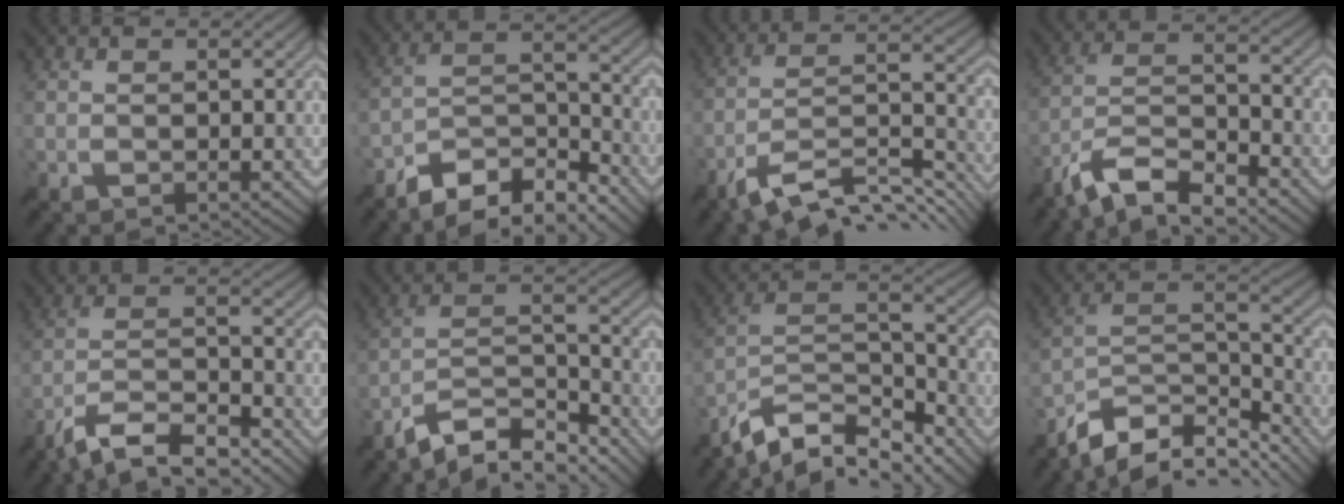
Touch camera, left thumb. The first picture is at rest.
{"total": 10.0, "force": [-8.4, 3.2, 4.4], "torque": [-0.070, 0.011, -0.160]}
{"total": 12.9, "force": [-9.3, 3.4, 8.3], "torque": [-0.161, -0.005, -0.168]}
{"total": 9.7, "force": [-7.8, 2.4, 5.3], "torque": [-0.099, 0.005, -0.158]}
{"total": 10.7, "force": [-8.7, 2.5, 5.7], "torque": [-0.108, 0.002, -0.165]}
{"total": 10.2, "force": [-8.5, 2.6, 5.1], "torque": [-0.092, 0.007, -0.162]}
{"total": 12.7, "force": [-9.9, 4.5, 6.5], "torque": [-0.142, -0.003, -0.177]}
{"total": 11.9, "force": [-9.0, 4.7, 6.1], "torque": [-0.121, -0.004, -0.162]}